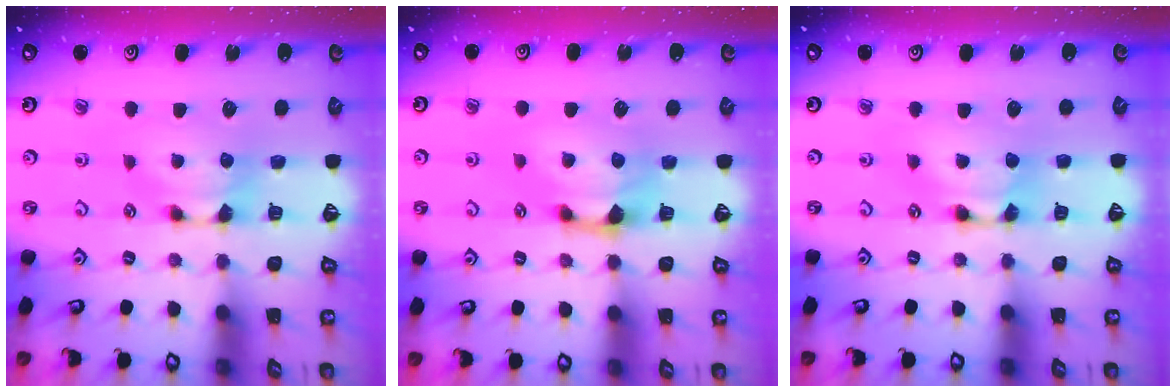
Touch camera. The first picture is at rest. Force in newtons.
{"total": 1.7, "press": 1.1, "slide": 1.3}
{"total": 2.1, "press": 2.1, "slide": 0.0}